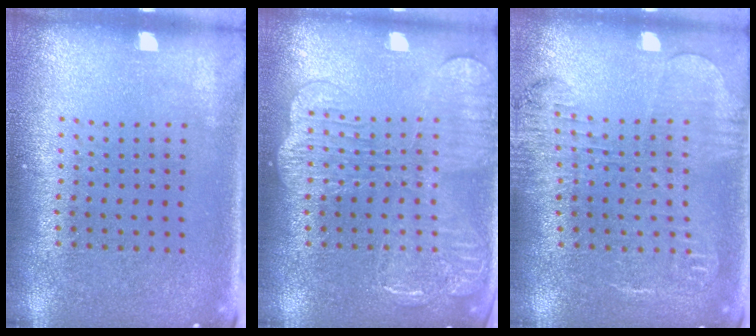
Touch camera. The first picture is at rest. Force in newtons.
{"total": 2.4, "press": 2.3, "slide": 0.5}
{"total": 1.8, "press": 1.7, "slide": 0.5}